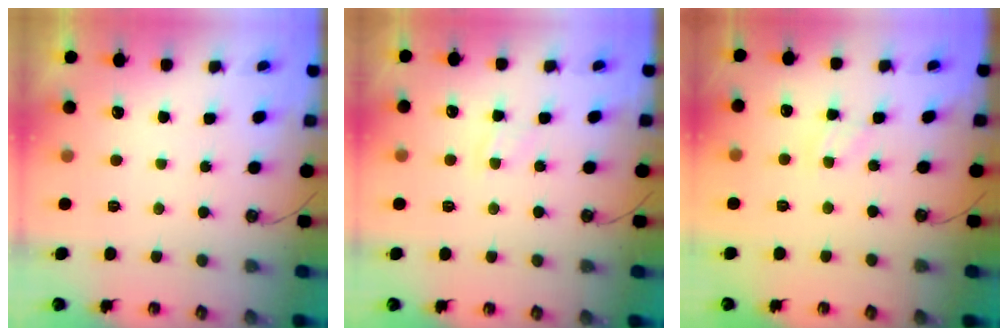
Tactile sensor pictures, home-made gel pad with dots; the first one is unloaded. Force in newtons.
{"total": 6.1, "press": 6.1, "slide": 0.6}
{"total": 1.7, "press": 1.7, "slide": 0.3}